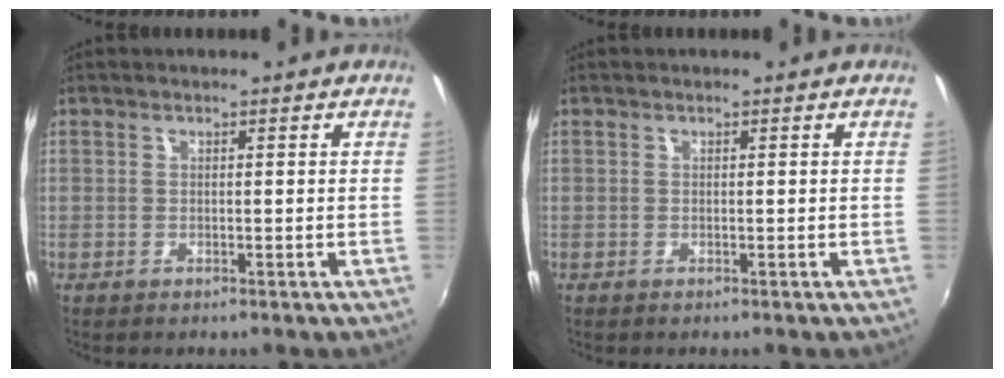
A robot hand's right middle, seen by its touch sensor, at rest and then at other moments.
{"total": 0.0}